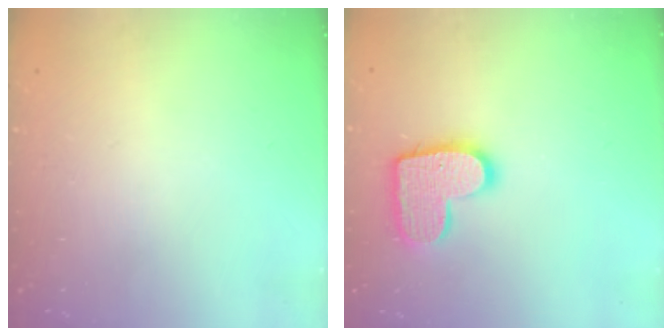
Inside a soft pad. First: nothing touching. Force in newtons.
{"total": 13.5, "press": 13.5, "slide": 0.8}